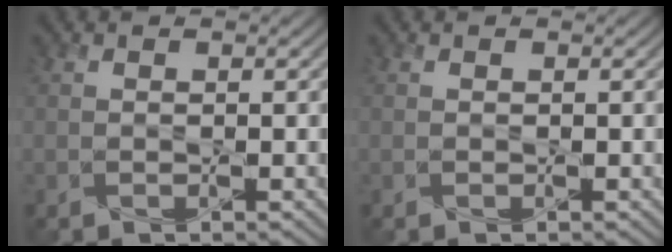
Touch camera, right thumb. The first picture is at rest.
{"total": 0.0}